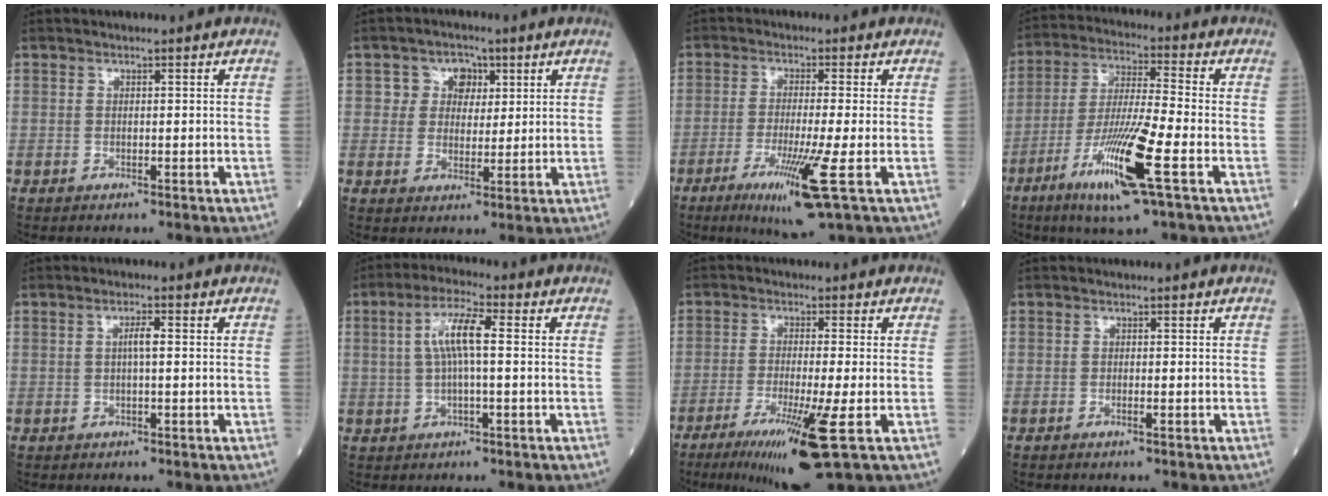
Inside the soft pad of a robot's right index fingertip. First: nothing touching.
{"total": 4.8, "force": [1.8, 4.2, 1.6], "torque": [-0.014, 0.013, 0.027]}
{"total": 9.3, "force": [-4.0, -0.9, 8.4], "torque": [-0.151, -0.033, -0.070]}
{"total": 13.9, "force": [-6.1, 0.1, 12.5], "torque": [-0.248, -0.025, -0.113]}
{"total": 2.0, "force": [0.2, 0.2, 2.0], "torque": [-0.037, 0.003, 0.001]}
{"total": 6.6, "force": [0.9, 1.1, 6.5], "torque": [-0.132, 0.016, 0.016]}
{"total": 10.8, "force": [-5.2, -0.7, 9.4], "torque": [-0.167, -0.037, -0.087]}
{"total": 0.7, "force": [-0.4, -0.1, 0.5], "torque": [-0.008, 0.000, -0.007]}